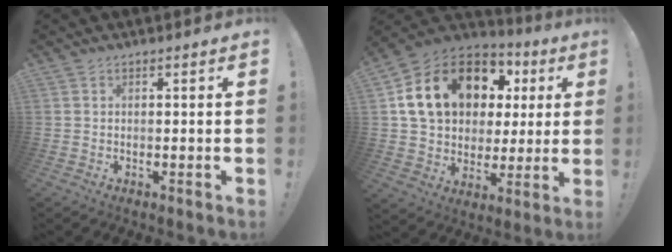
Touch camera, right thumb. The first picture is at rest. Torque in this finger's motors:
{"motor_torque": [0.11, 0.93, 0.81, -0.42, 0.24]}